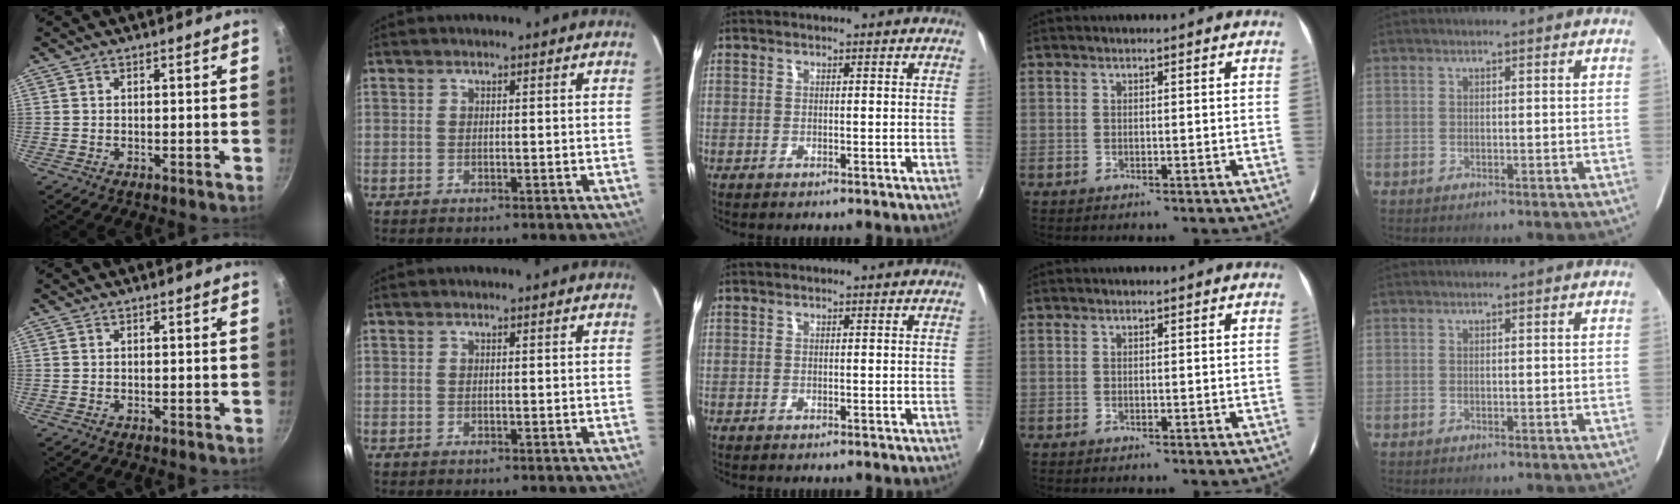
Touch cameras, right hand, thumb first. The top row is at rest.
{}